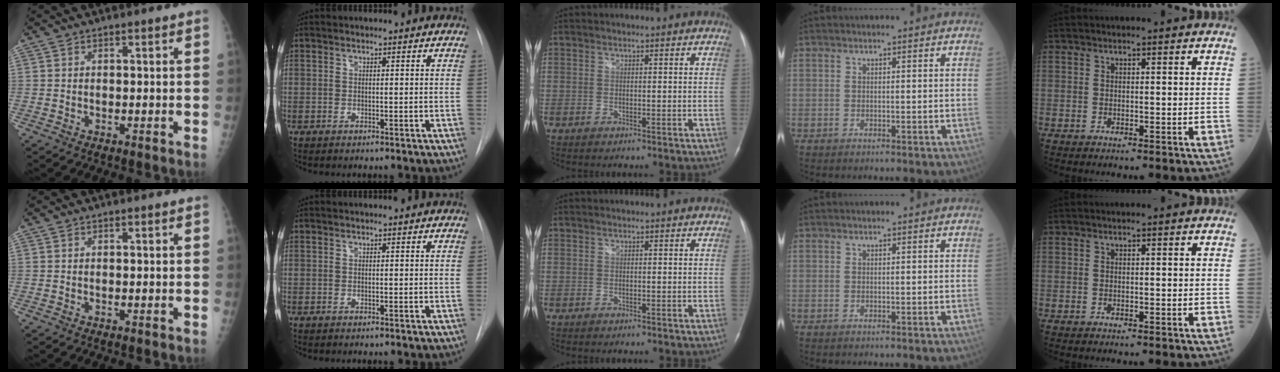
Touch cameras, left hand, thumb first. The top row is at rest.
{}